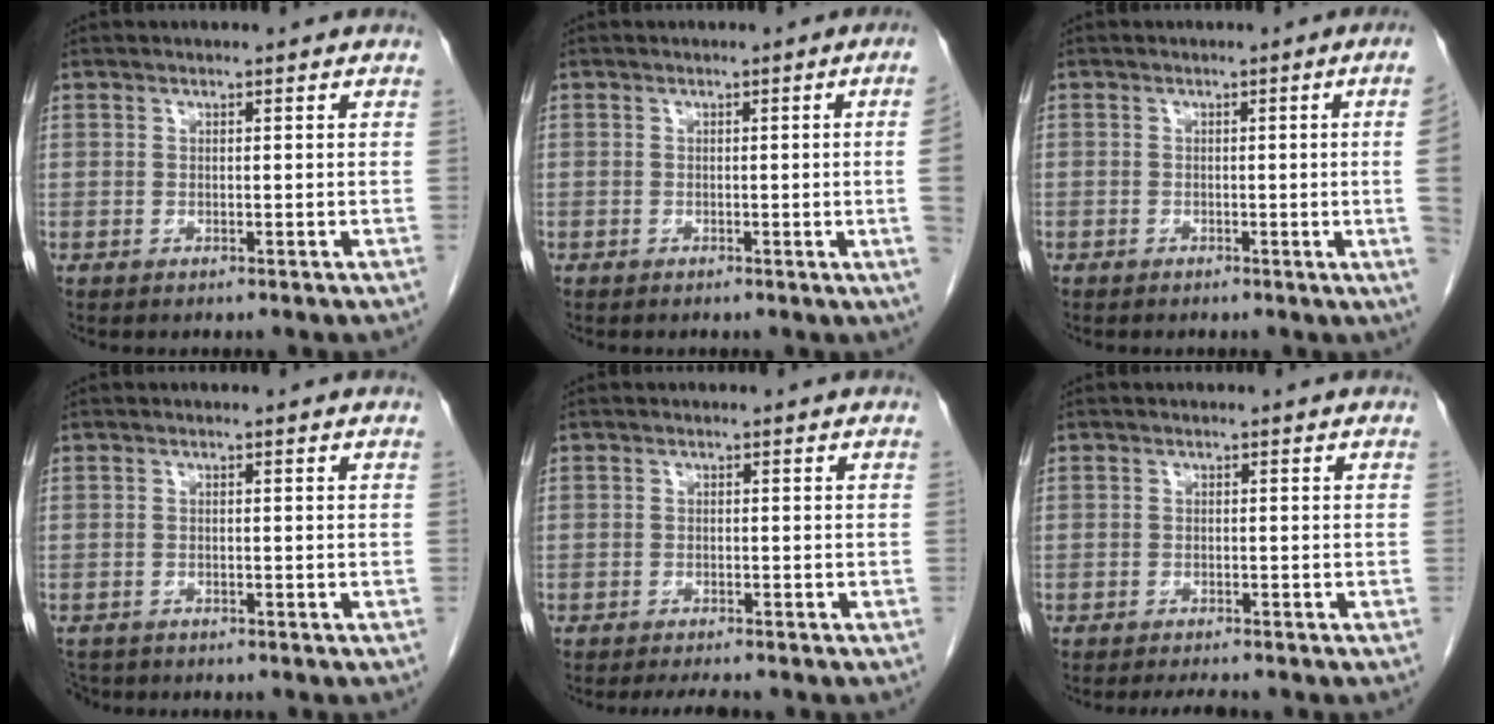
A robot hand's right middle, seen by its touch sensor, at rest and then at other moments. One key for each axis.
{"total": 4.1, "fx": -0.4, "fy": -1.5, "fz": 3.8, "tx": -0.039, "ty": -0.004, "tz": -0.005}
{"total": 5.0, "fx": -0.6, "fy": -1.7, "fz": 4.7, "tx": -0.043, "ty": -0.006, "tz": -0.009}
{"total": 2.7, "fx": -2.4, "fy": 1.2, "fz": 0.2, "tx": -0.005, "ty": -0.004, "tz": -0.041}
{"total": 3.2, "fx": -2.8, "fy": 0.3, "fz": 1.5, "tx": -0.023, "ty": -0.009, "tz": -0.038}
{"total": 2.7, "fx": -2.4, "fy": 0.2, "fz": 1.1, "tx": -0.019, "ty": -0.009, "tz": -0.033}